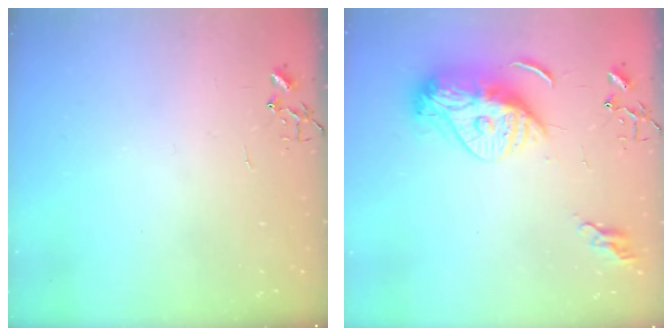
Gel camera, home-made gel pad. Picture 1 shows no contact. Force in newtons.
{"total": 15.5, "press": 15.4, "slide": 1.3}